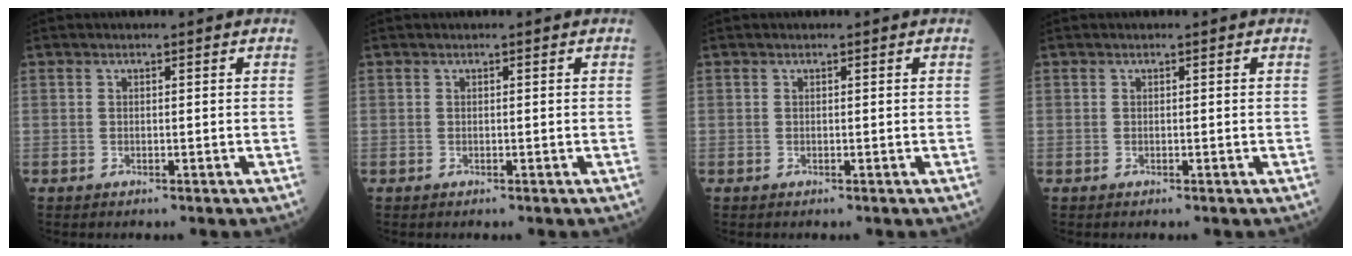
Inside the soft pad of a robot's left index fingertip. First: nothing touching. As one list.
[{"total": 0.0}, {"total": 0.0}, {"total": 0.0}]